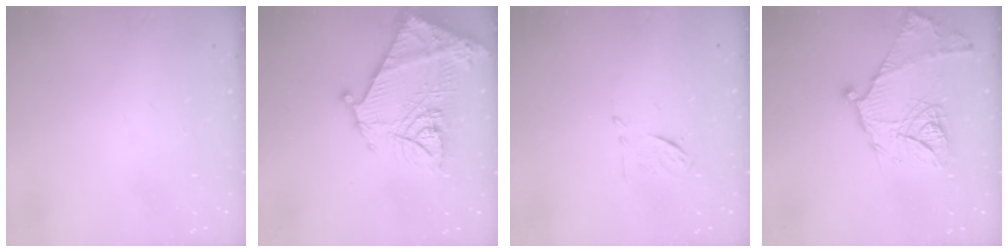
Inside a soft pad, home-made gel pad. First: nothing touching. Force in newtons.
{"total": 22.6, "press": 22.5, "slide": 2.0}
{"total": 6.6, "press": 6.5, "slide": 1.1}
{"total": 18.1, "press": 18.0, "slide": 1.6}